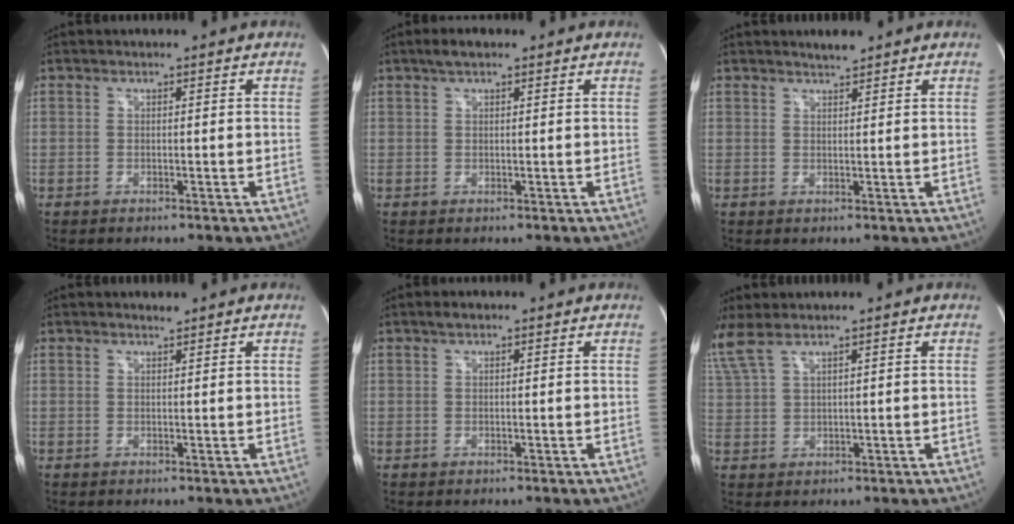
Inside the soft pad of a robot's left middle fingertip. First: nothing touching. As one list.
[{"total": 2.3, "force": [1.6, 0.8, 1.5], "torque": [-0.031, 0.013, 0.028]}, {"total": 1.7, "force": [1.6, 0.1, 0.6], "torque": [-0.018, 0.001, 0.031]}, {"total": 0.7, "force": [0.6, -0.1, 0.0], "torque": [-0.010, -0.001, 0.012]}, {"total": 1.0, "force": [0.7, 0.4, 0.6], "torque": [-0.012, 0.008, 0.011]}, {"total": 5.2, "force": [4.1, 0.6, 3.1], "torque": [-0.099, 0.018, 0.100]}]